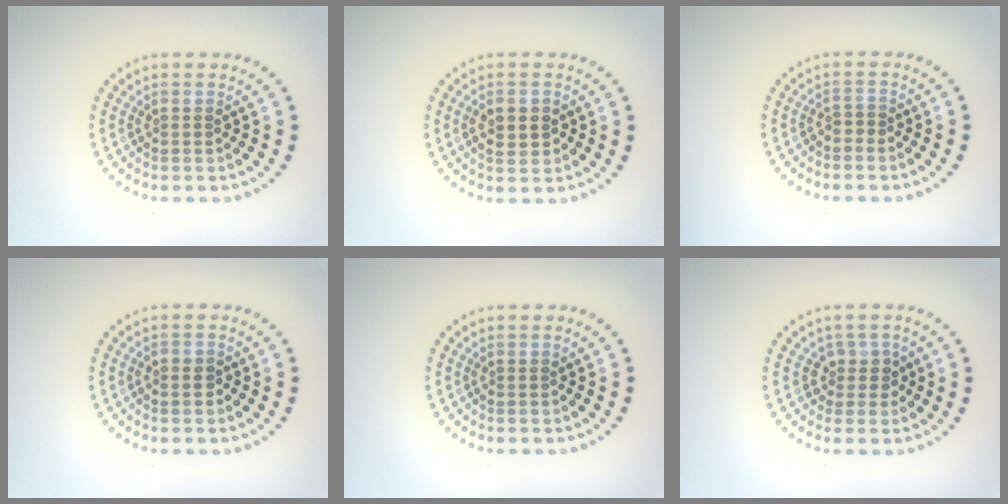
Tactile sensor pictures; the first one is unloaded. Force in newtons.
{"total": 2.8, "press": 2.8, "slide": 0.2}
{"total": 0.6, "press": 0.2, "slide": 0.5}
{"total": 0.6, "press": 0.6, "slide": 0.2}
{"total": 0.0}
{"total": 1.8, "press": 1.4, "slide": 1.2}